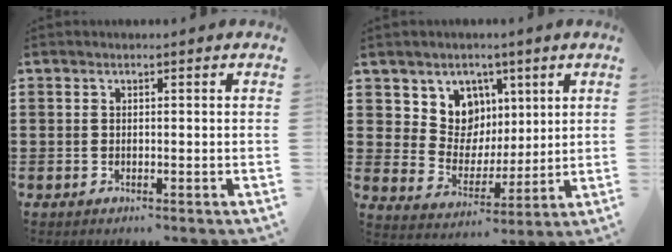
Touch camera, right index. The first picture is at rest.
{"total": 7.8, "force": [4.1, 6.5, 1.4], "torque": [-0.066, -0.021, 0.077]}